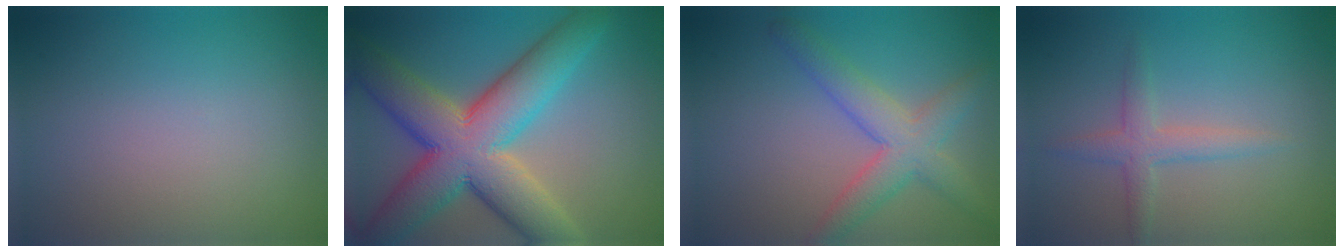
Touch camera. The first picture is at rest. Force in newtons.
{"total": 12.6, "press": 12.6, "slide": 0.4}
{"total": 4.6, "press": 4.6, "slide": 0.2}
{"total": 2.4, "press": 2.4, "slide": 0.0}